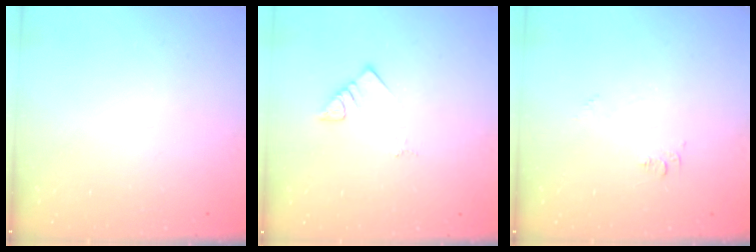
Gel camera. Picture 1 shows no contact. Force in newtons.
{"total": 3.9, "press": 3.9, "slide": 0.6}
{"total": 6.0, "press": 5.9, "slide": 0.7}